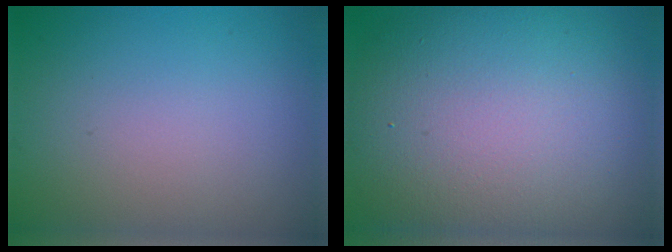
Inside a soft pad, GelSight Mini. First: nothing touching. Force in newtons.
{"total": 15.0, "press": 15.0, "slide": 0.8}